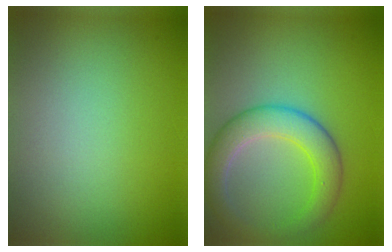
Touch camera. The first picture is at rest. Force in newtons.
{"total": 5.0, "press": 5.0, "slide": 0.1}